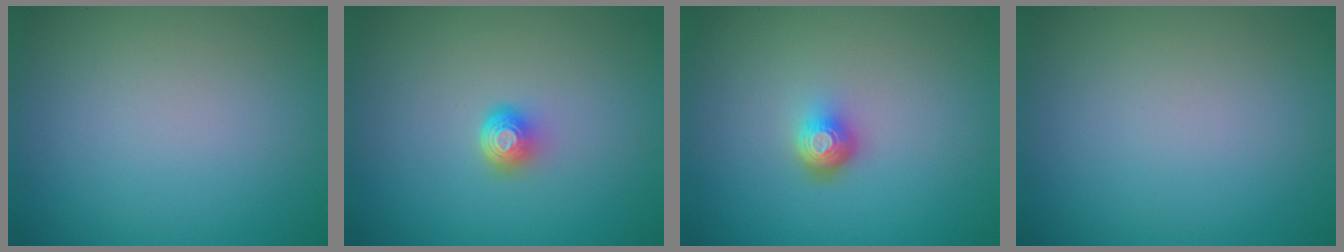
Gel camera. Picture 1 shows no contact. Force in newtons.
{"total": 2.0, "press": 1.3, "slide": 1.5}
{"total": 2.0, "press": 1.4, "slide": 1.4}
{"total": 0.0}